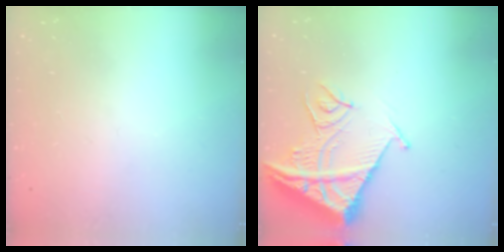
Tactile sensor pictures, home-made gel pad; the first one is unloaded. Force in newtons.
{"total": 14.1, "press": 14.0, "slide": 1.6}